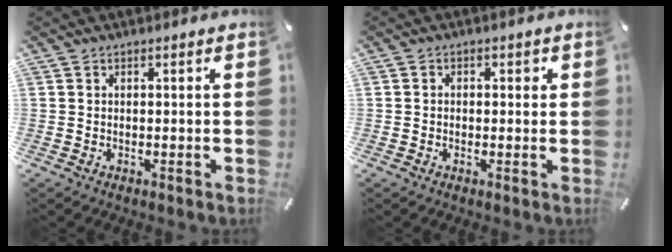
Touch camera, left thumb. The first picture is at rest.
{"total": 1.7, "force": [-0.4, 1.4, 0.8], "torque": [-0.008, 0.005, -0.012]}